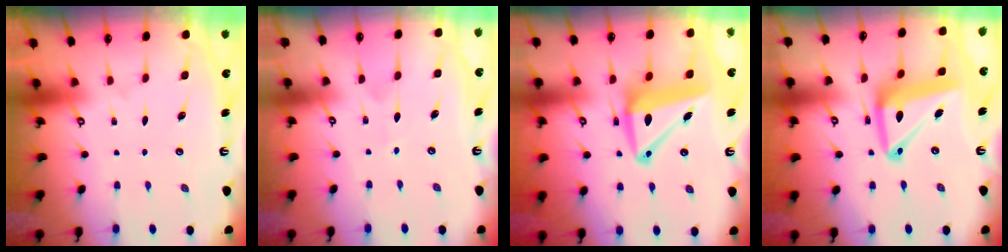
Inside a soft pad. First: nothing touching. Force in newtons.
{"total": 3.5, "press": 3.5, "slide": 0.4}
{"total": 13.5, "press": 13.2, "slide": 2.9}
{"total": 16.1, "press": 16.0, "slide": 1.8}